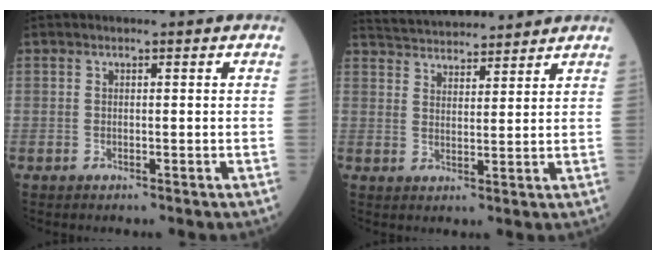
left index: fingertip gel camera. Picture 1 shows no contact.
{"total": 11.1, "force": [10.7, 1.8, 2.7], "torque": [-0.048, 0.027, 0.165]}